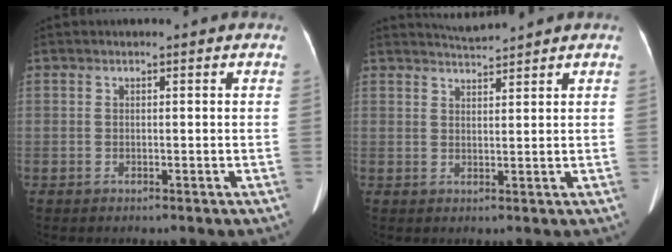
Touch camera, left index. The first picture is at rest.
{"total": 2.8, "force": [2.7, -0.6, -0.4], "torque": [0.002, 0.005, 0.054]}